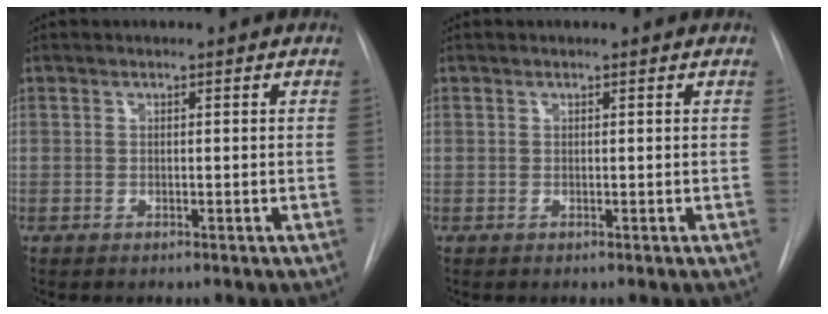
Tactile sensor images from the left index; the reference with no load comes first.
{"total": 0.0}